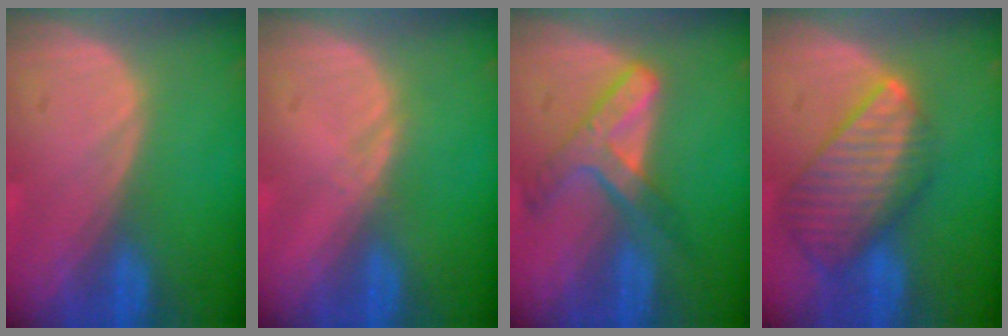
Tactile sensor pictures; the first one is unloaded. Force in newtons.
{"total": 0.6, "press": 0.6, "slide": 0.1}
{"total": 7.2, "press": 6.1, "slide": 3.8}
{"total": 9.6, "press": 8.4, "slide": 4.7}